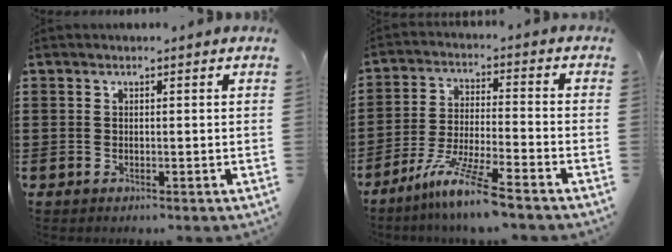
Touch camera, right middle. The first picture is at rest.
{"total": 9.1, "force": [-7.1, -0.3, 5.7], "torque": [-0.120, -0.013, -0.138]}